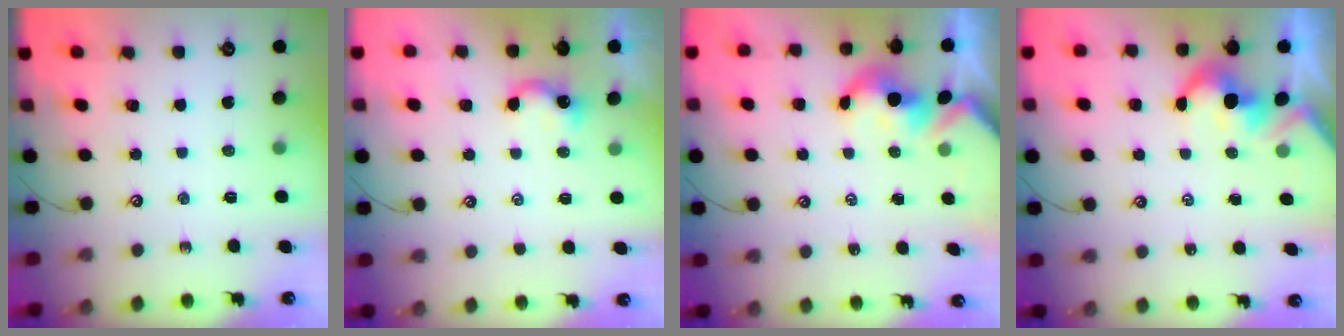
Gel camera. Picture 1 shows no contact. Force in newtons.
{"total": 1.8, "press": 1.8, "slide": 0.4}
{"total": 2.2, "press": 2.2, "slide": 0.1}
{"total": 3.2, "press": 3.2, "slide": 0.4}